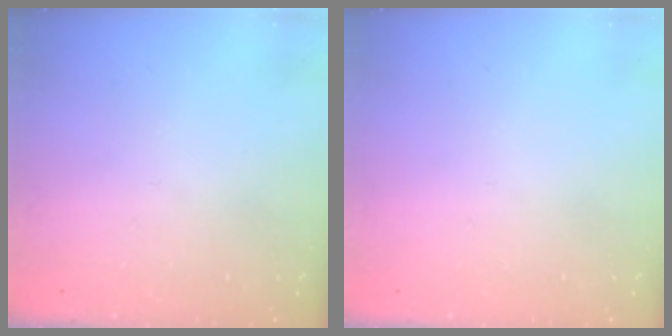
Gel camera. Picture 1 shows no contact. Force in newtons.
{"total": 0.0}